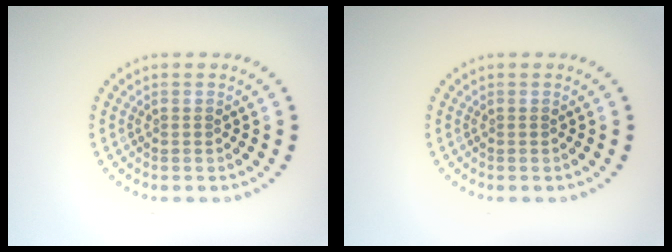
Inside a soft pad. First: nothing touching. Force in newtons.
{"total": 0.0}